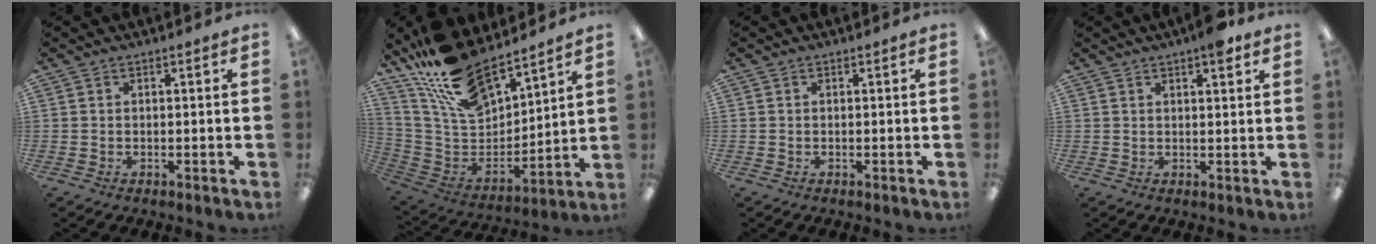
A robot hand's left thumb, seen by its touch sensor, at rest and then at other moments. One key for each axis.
{"total": 19.4, "fx": 16.0, "fy": 7.2, "fz": 8.2, "tx": -0.176, "ty": -0.103, "tz": 0.290}
{"total": 0.0}
{"total": 4.3, "fx": 2.9, "fy": 0.9, "fz": 3.0, "tx": -0.041, "ty": -0.009, "tz": 0.045}